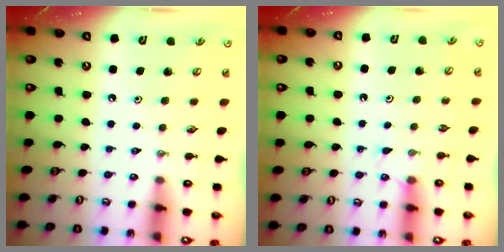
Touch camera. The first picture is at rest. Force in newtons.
{"total": 4.6, "press": 4.6, "slide": 0.5}